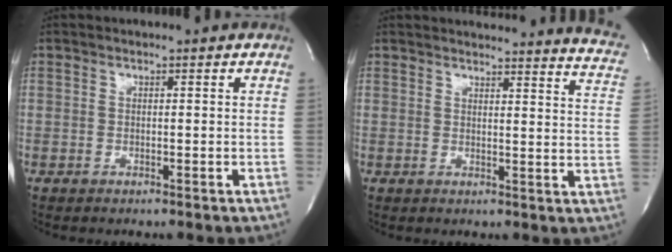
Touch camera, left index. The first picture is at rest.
{"total": 17.7, "force": [17.0, 1.5, 4.5], "torque": [-0.041, -0.085, 0.166]}